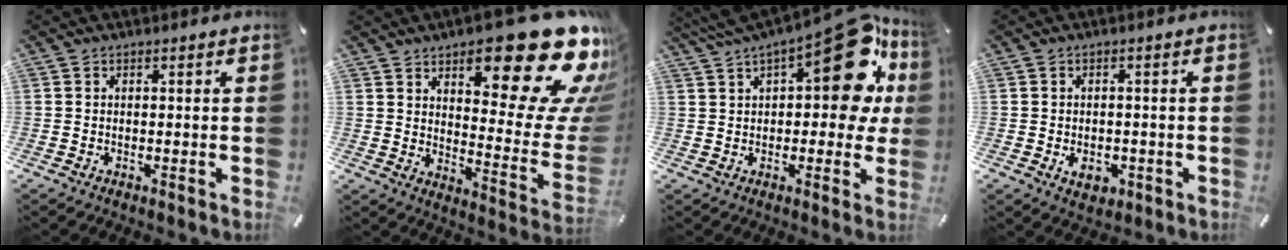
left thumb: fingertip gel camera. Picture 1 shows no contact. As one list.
[{"total": 26.0, "force": [16.0, 9.8, 18.0], "torque": [-0.220, -0.117, 0.260]}, {"total": 22.3, "force": [8.9, 10.3, 17.7], "torque": [-0.230, -0.044, 0.146]}, {"total": 4.0, "force": [-1.1, 3.3, 2.0], "torque": [-0.023, -0.003, -0.022]}]